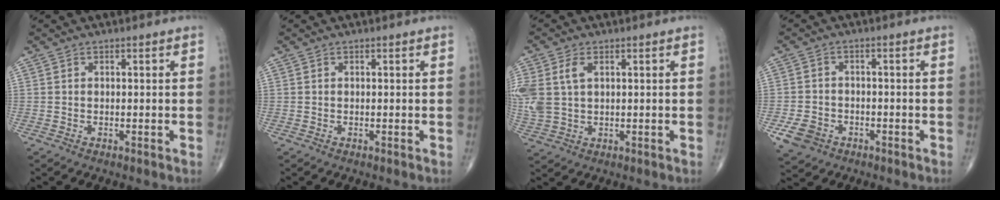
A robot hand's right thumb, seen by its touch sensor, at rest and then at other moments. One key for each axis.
{"total": 0.0}
{"total": 8.1, "fx": 2.2, "fy": 5.1, "fz": 6.0, "tx": -0.152, "ty": 0.008, "tz": 0.054}
{"total": 5.4, "fx": -2.6, "fy": 4.2, "fz": 2.2, "tx": -0.038, "ty": 0.011, "tz": -0.041}